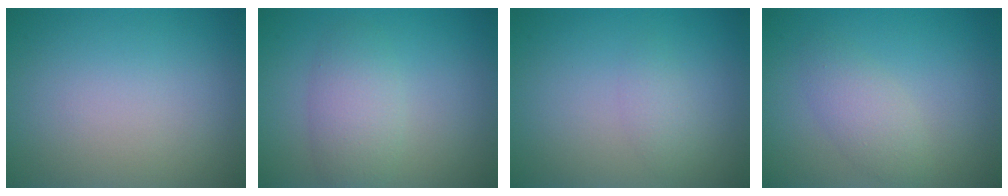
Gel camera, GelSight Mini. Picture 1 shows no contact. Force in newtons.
{"total": 3.3, "press": 3.2, "slide": 0.1}
{"total": 1.2, "press": 1.2, "slide": 0.1}
{"total": 2.5, "press": 2.5, "slide": 0.0}